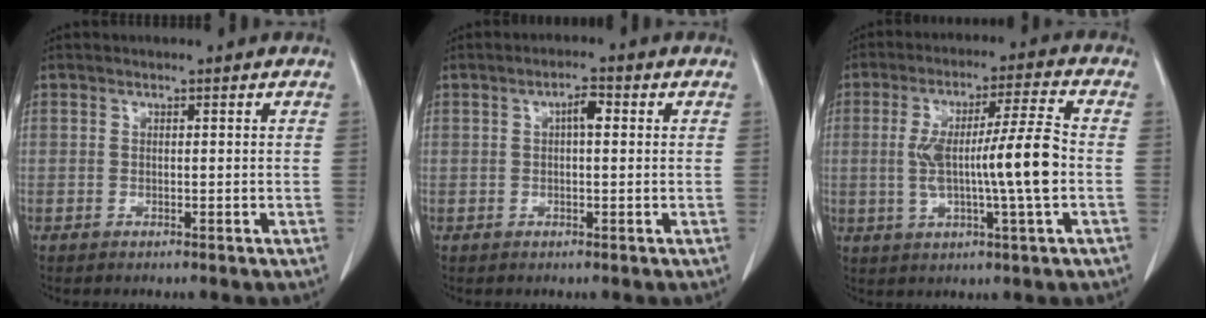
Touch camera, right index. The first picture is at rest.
{"total": 2.6, "force": [0.5, 0.7, 2.4], "torque": [-0.040, 0.006, 0.007]}
{"total": 12.2, "force": [-0.9, -0.1, 12.1], "torque": [-0.220, 0.010, -0.017]}